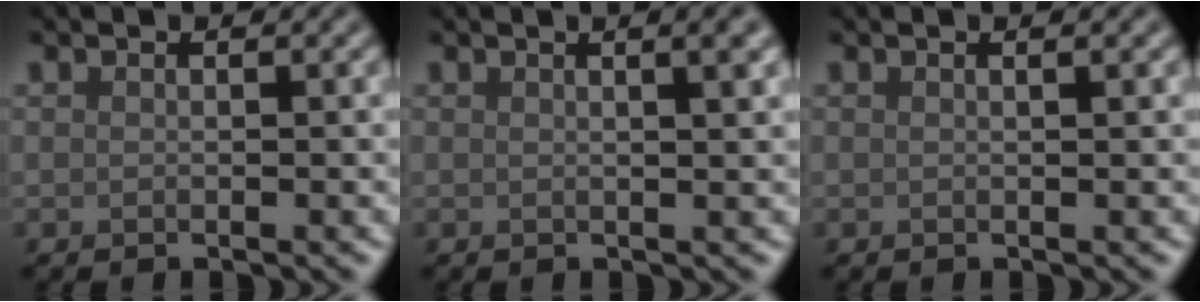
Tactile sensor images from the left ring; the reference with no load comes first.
{"total": 3.9, "force": [1.5, 1.6, 3.3], "torque": [-0.014, 0.014, -0.002]}
{"total": 0.8, "force": [0.4, 0.3, 0.6], "torque": [-0.003, 0.003, 0.002]}